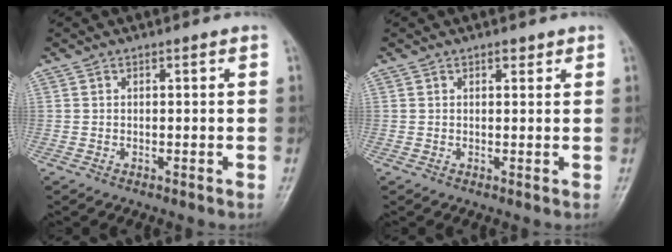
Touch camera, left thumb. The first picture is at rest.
{"total": 1.3, "force": [0.9, 0.7, 0.7], "torque": [-0.003, -0.004, 0.009]}